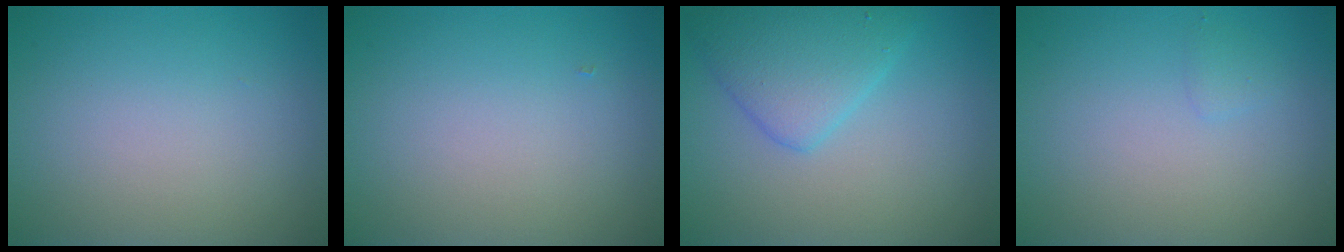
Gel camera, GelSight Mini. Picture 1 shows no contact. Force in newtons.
{"total": 0.0}
{"total": 4.2, "press": 4.2, "slide": 0.0}
{"total": 0.7, "press": 0.7, "slide": 0.0}